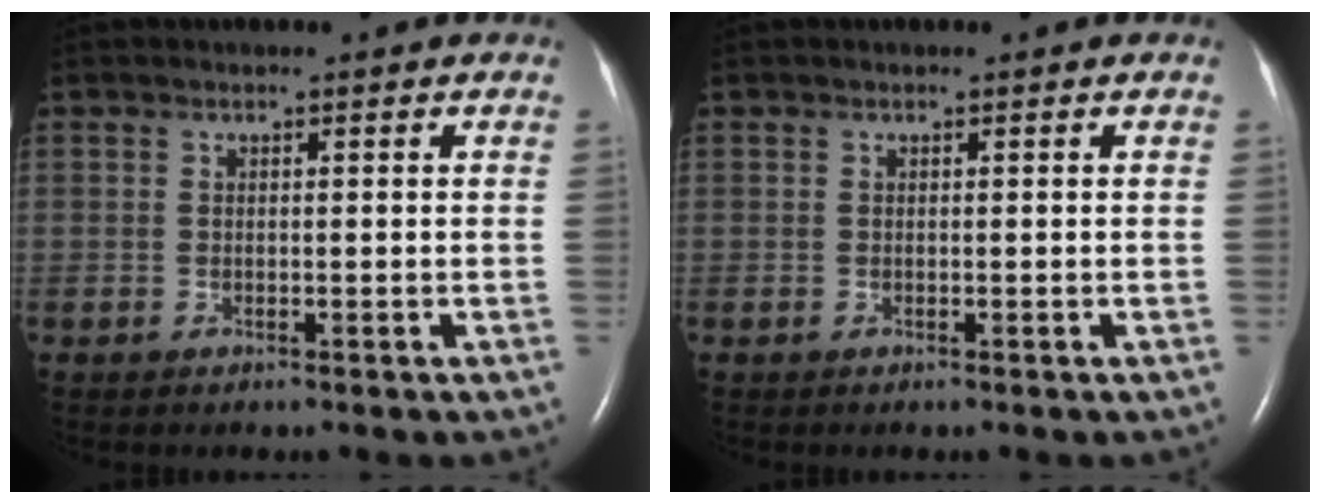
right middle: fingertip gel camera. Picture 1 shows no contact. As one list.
[{"total": 0.0}]